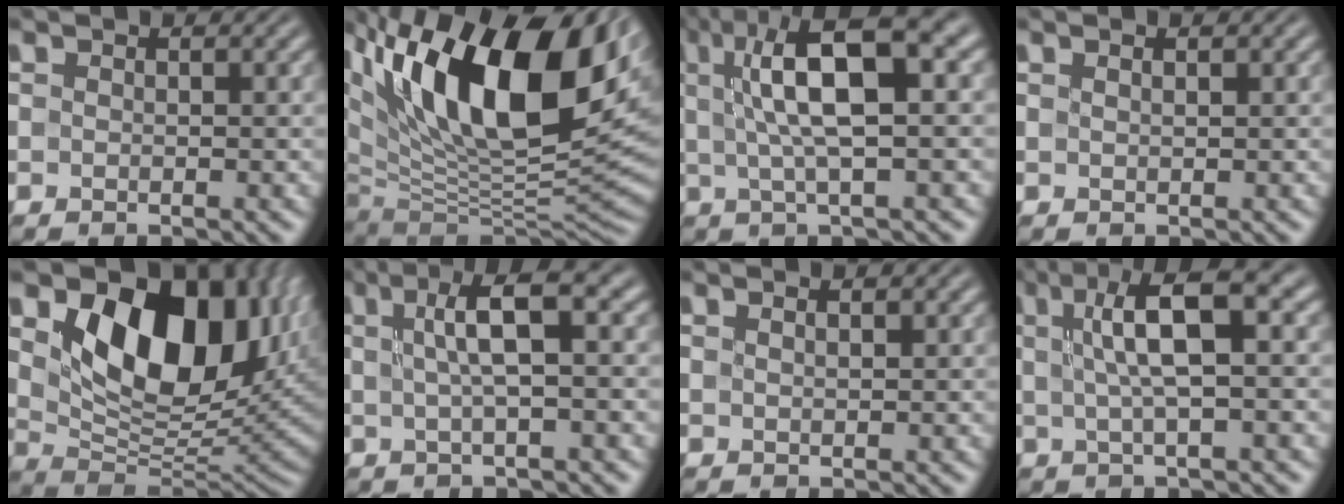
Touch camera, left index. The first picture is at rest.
{"total": 18.1, "force": [7.4, 8.3, 14.2], "torque": [-0.237, 0.010, 0.126]}
{"total": 9.5, "force": [2.5, 2.7, 8.8], "torque": [-0.152, 0.014, 0.039]}
{"total": 0.9, "force": [0.6, 0.2, 0.6], "torque": [-0.014, 0.001, 0.009]}
{"total": 13.4, "force": [4.5, 8.3, 9.5], "torque": [-0.144, -0.009, 0.084]}
{"total": 5.2, "force": [1.1, 1.2, 4.9], "torque": [-0.081, 0.017, 0.015]}
{"total": 1.2, "force": [0.7, 0.3, 0.9], "torque": [-0.014, -0.003, 0.011]}
{"total": 7.0, "force": [1.7, 1.8, 6.5], "torque": [-0.107, 0.018, 0.022]}